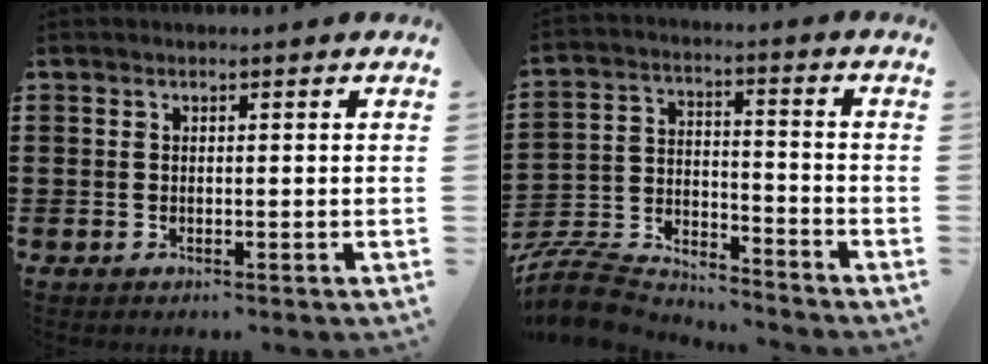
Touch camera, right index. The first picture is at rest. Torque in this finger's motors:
{"motor_torque": [-2.14, 0.00, -0.99, -0.21]}